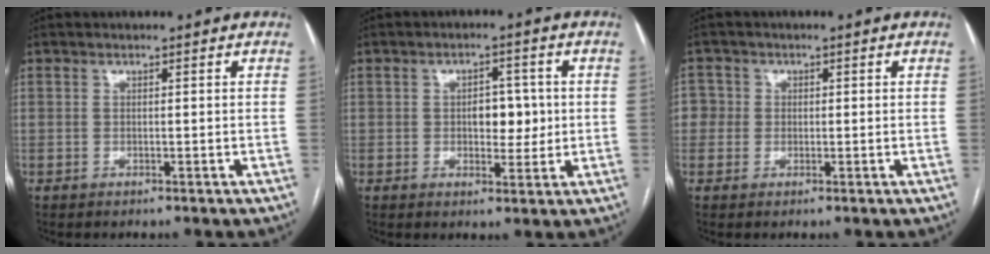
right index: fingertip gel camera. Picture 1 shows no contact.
{"total": 5.0, "force": [0.2, 2.8, 4.1], "torque": [-0.052, 0.007, 0.006]}
{"total": 2.9, "force": [0.1, 2.9, 0.0], "torque": [0.018, 0.011, -0.001]}